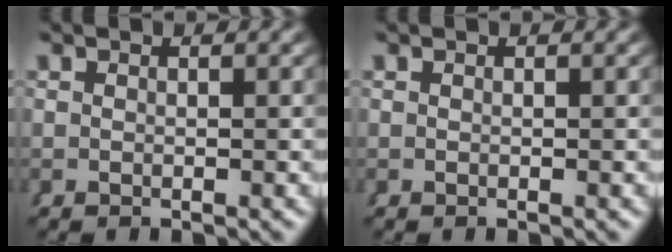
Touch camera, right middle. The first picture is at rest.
{"total": 0.0}